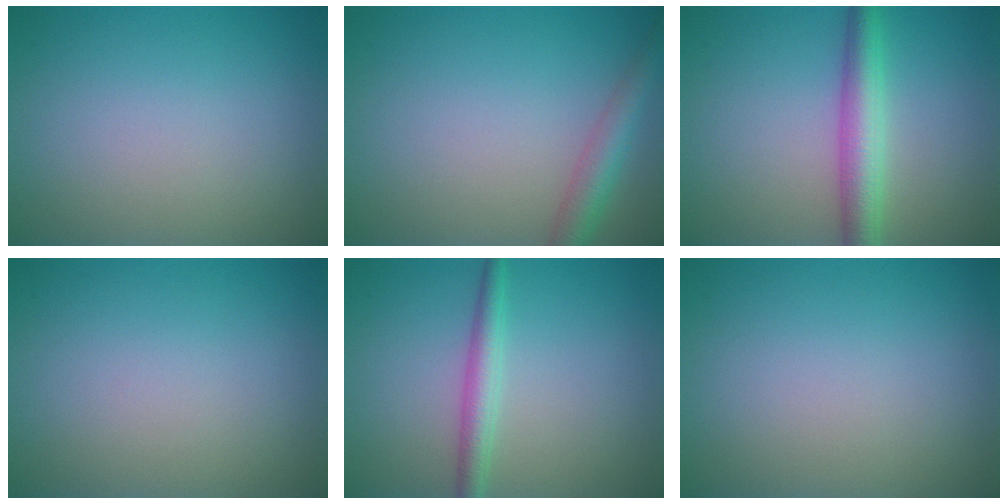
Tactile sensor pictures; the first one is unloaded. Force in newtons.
{"total": 3.2, "press": 3.2, "slide": 0.1}
{"total": 4.2, "press": 4.2, "slide": 0.0}
{"total": 0.0}
{"total": 2.5, "press": 2.5, "slide": 0.1}
{"total": 0.0}